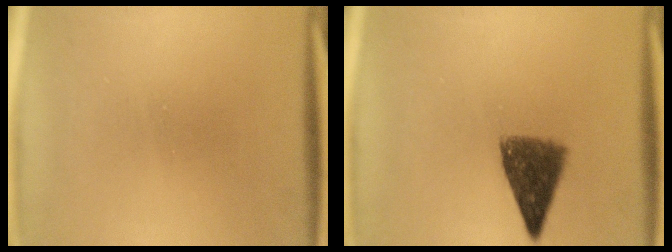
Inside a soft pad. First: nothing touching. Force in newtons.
{"total": 7.3}